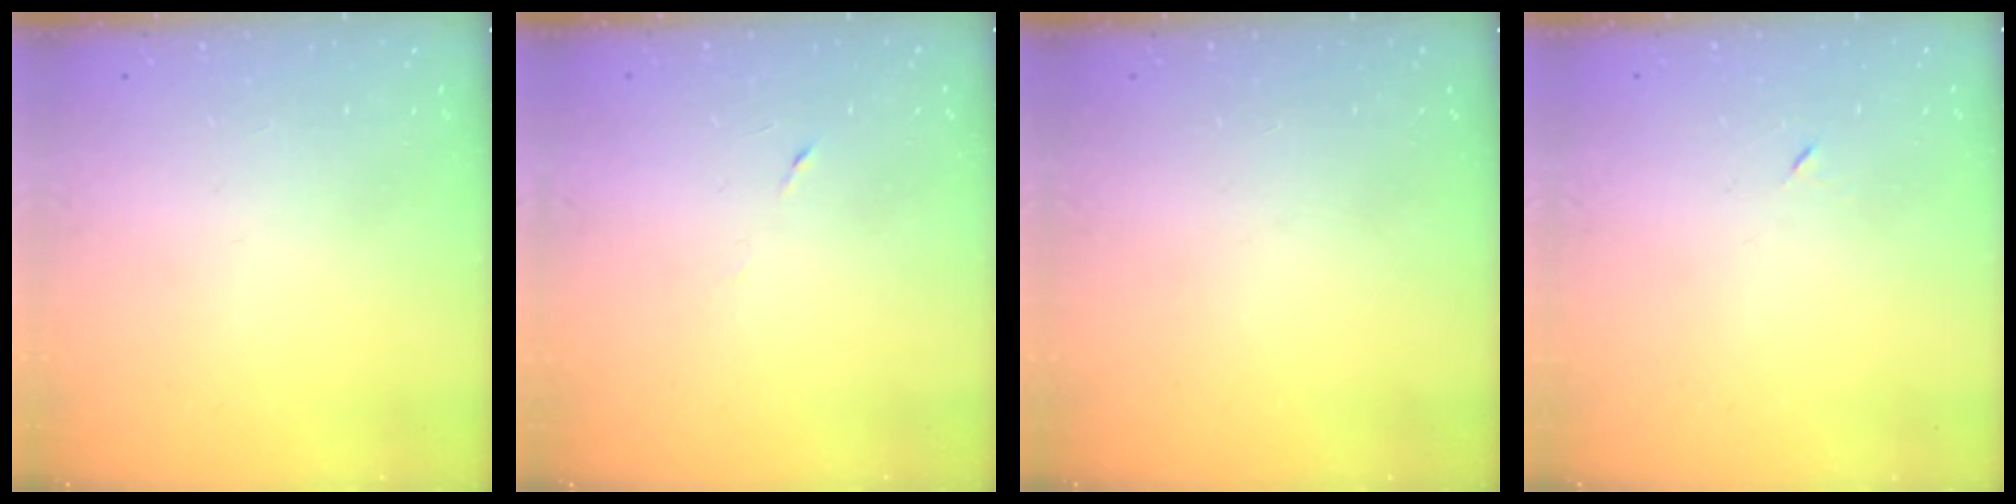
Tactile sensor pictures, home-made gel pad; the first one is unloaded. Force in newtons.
{"total": 3.3, "press": 3.0, "slide": 1.4}
{"total": 0.0}
{"total": 3.3, "press": 3.2, "slide": 0.7}